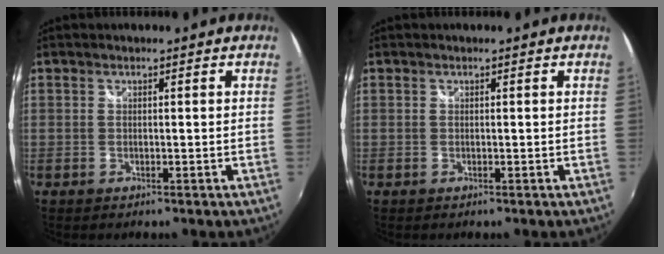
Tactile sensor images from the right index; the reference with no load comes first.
{"total": 0.0}